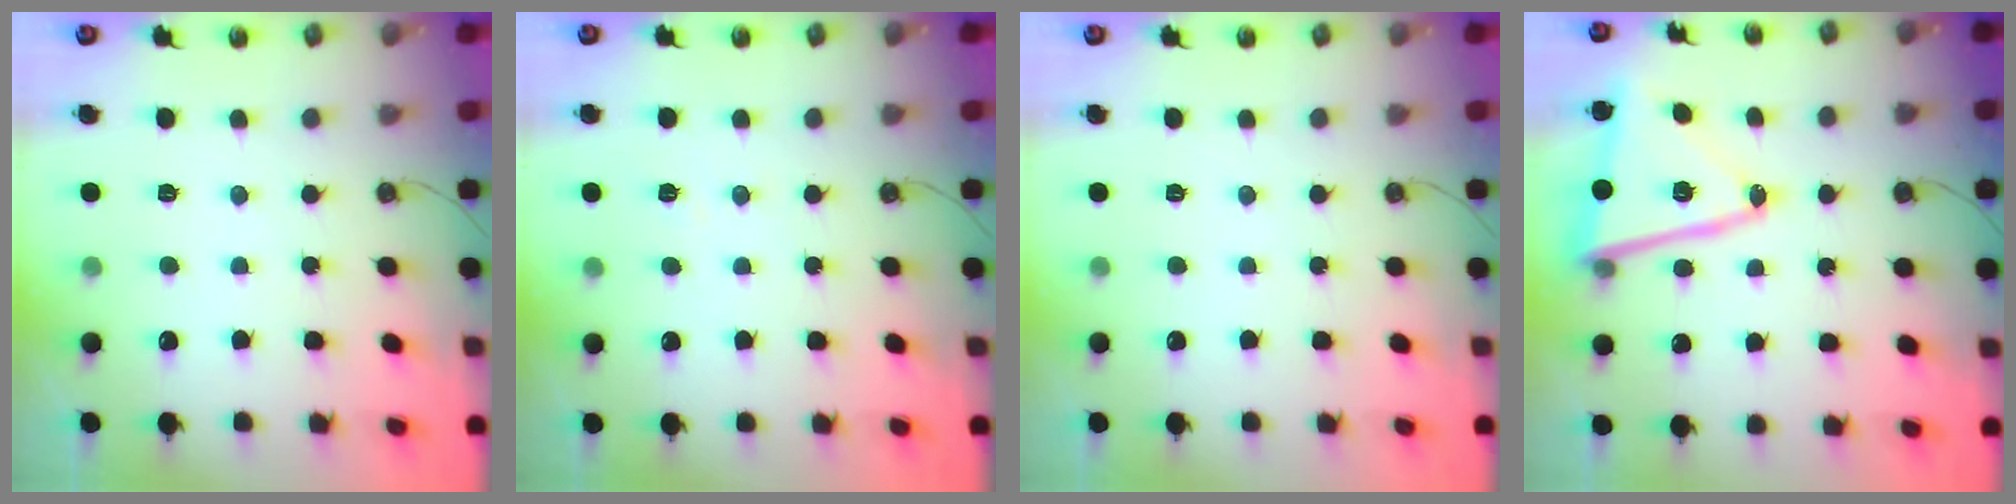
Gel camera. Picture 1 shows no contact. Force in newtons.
{"total": 4.7, "press": 4.6, "slide": 1.2}
{"total": 0.0}
{"total": 15.9, "press": 15.8, "slide": 1.4}